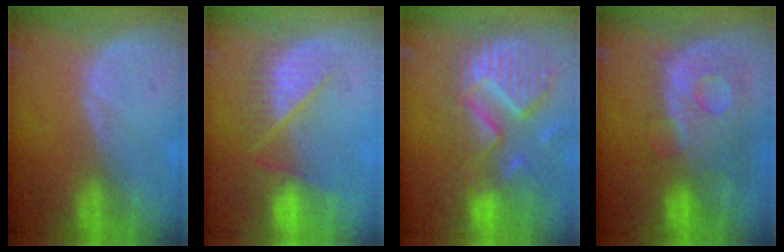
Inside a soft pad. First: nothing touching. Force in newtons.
{"total": 9.0, "press": 7.7, "slide": 4.6}
{"total": 13.5, "press": 11.4, "slide": 7.2}
{"total": 12.0, "press": 10.1, "slide": 6.5}